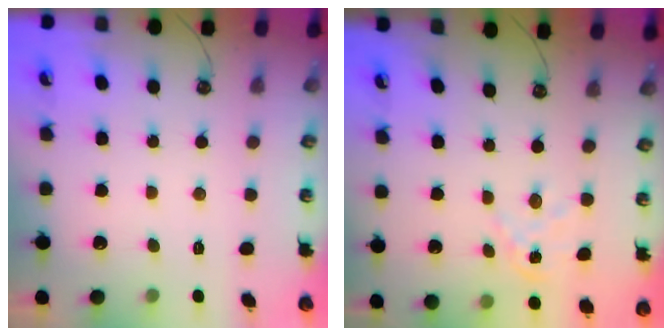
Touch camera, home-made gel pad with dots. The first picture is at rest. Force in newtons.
{"total": 3.6, "press": 3.5, "slide": 0.2}